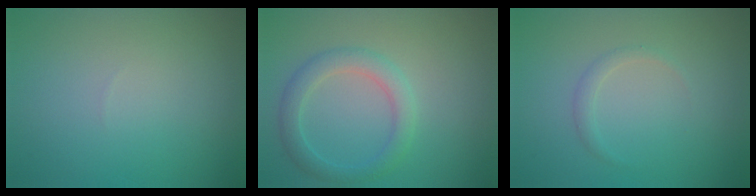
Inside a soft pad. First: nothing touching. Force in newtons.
{"total": 2.8, "press": 2.8, "slide": 0.0}
{"total": 0.9, "press": 0.9, "slide": 0.1}